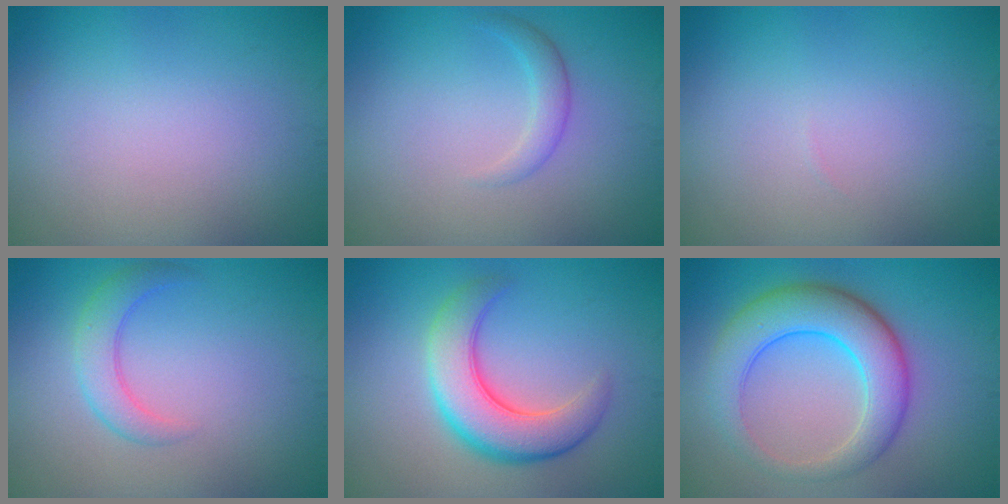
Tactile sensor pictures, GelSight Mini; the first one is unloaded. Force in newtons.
{"total": 1.7, "press": 1.7, "slide": 0.1}
{"total": 0.0}
{"total": 2.8, "press": 2.8, "slide": 0.1}
{"total": 6.3, "press": 6.3, "slide": 0.4}
{"total": 7.1, "press": 7.1, "slide": 0.1}